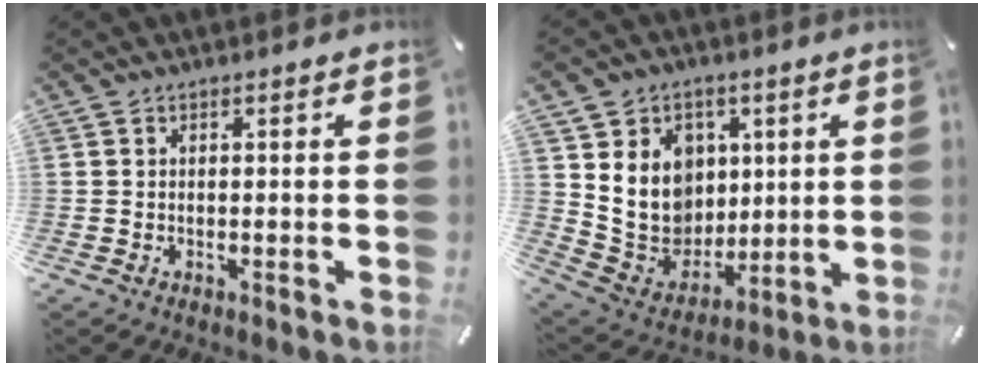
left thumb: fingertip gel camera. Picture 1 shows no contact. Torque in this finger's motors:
{"motor_torque": [1.25, 0.89, 0.37, -0.26, 0.39]}